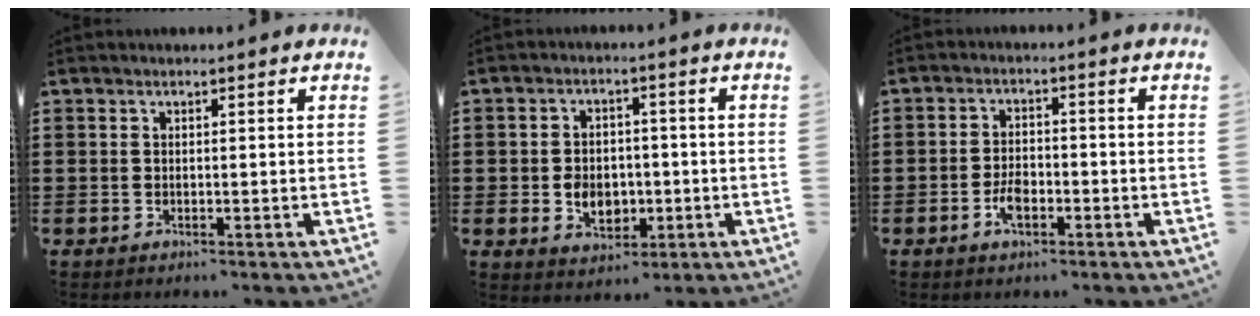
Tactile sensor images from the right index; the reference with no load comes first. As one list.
[{"total": 5.2, "force": [-0.8, 4.0, 3.2], "torque": [-0.048, 0.003, -0.018]}, {"total": 3.6, "force": [-1.6, 1.8, 2.7], "torque": [-0.063, -0.001, -0.033]}]